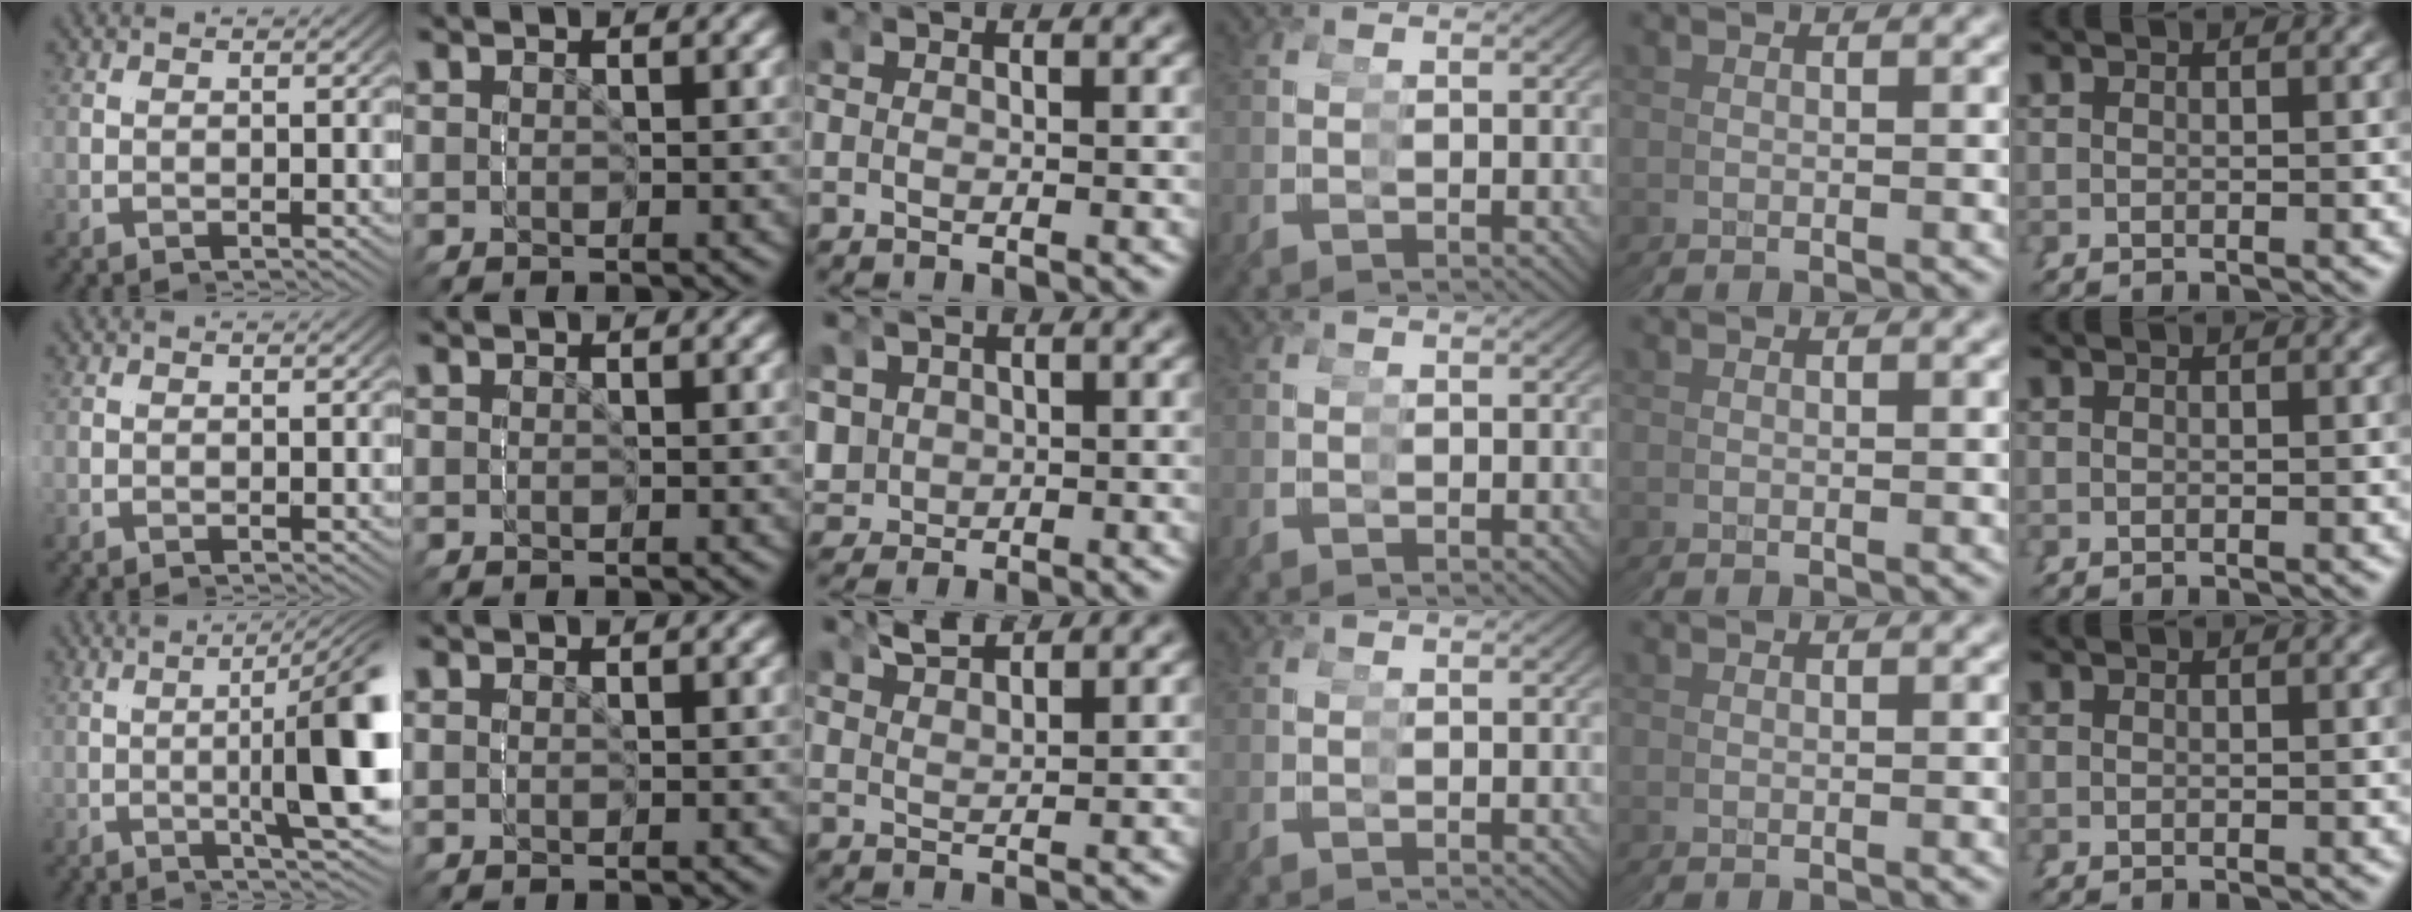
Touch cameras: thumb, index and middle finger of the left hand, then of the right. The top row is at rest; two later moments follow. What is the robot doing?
{"motion": "grasp_and_lifting", "object": "screwdriver"}